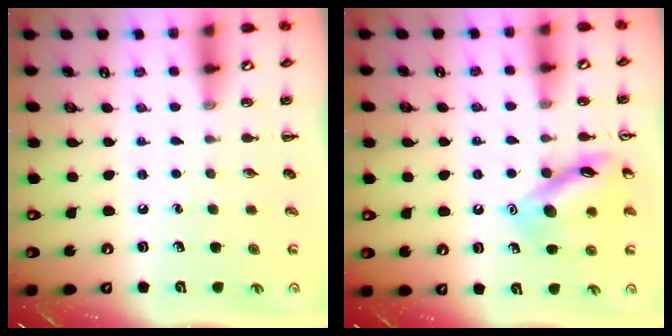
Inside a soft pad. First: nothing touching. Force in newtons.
{"total": 12.7, "press": 12.6, "slide": 1.2}